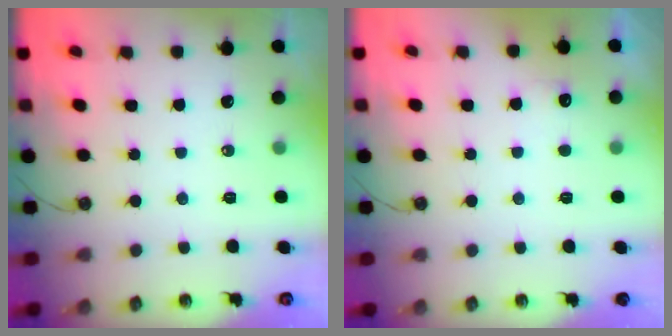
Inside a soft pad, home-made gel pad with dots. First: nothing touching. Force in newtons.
{"total": 4.8, "press": 4.7, "slide": 1.1}